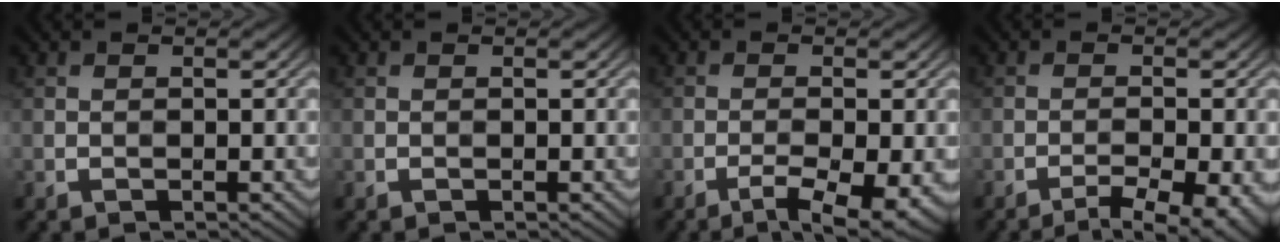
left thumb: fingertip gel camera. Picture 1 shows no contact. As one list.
[{"total": 0.0}, {"total": 6.0, "force": [-3.2, 1.3, 4.8], "torque": [-0.079, -0.006, -0.047]}, {"total": 6.3, "force": [-4.3, 1.2, 4.4], "torque": [-0.069, -0.007, -0.060]}]